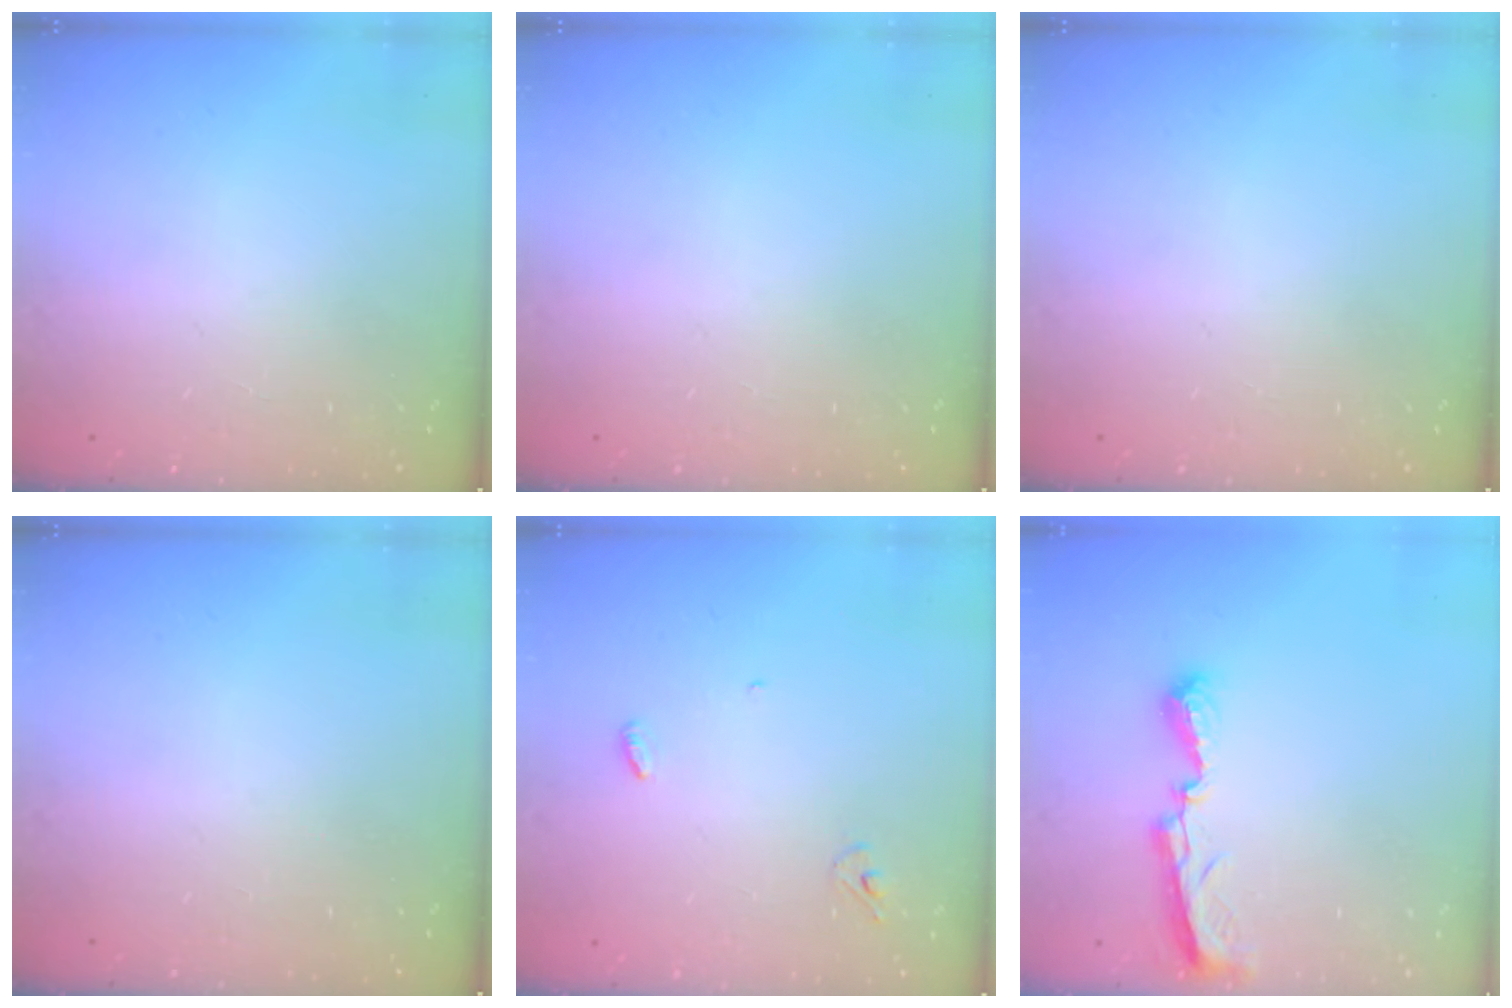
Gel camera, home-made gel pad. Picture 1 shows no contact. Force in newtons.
{"total": 0.0}
{"total": 0.0}
{"total": 0.0}
{"total": 3.5, "press": 3.5, "slide": 0.3}
{"total": 8.9, "press": 8.9, "slide": 0.2}